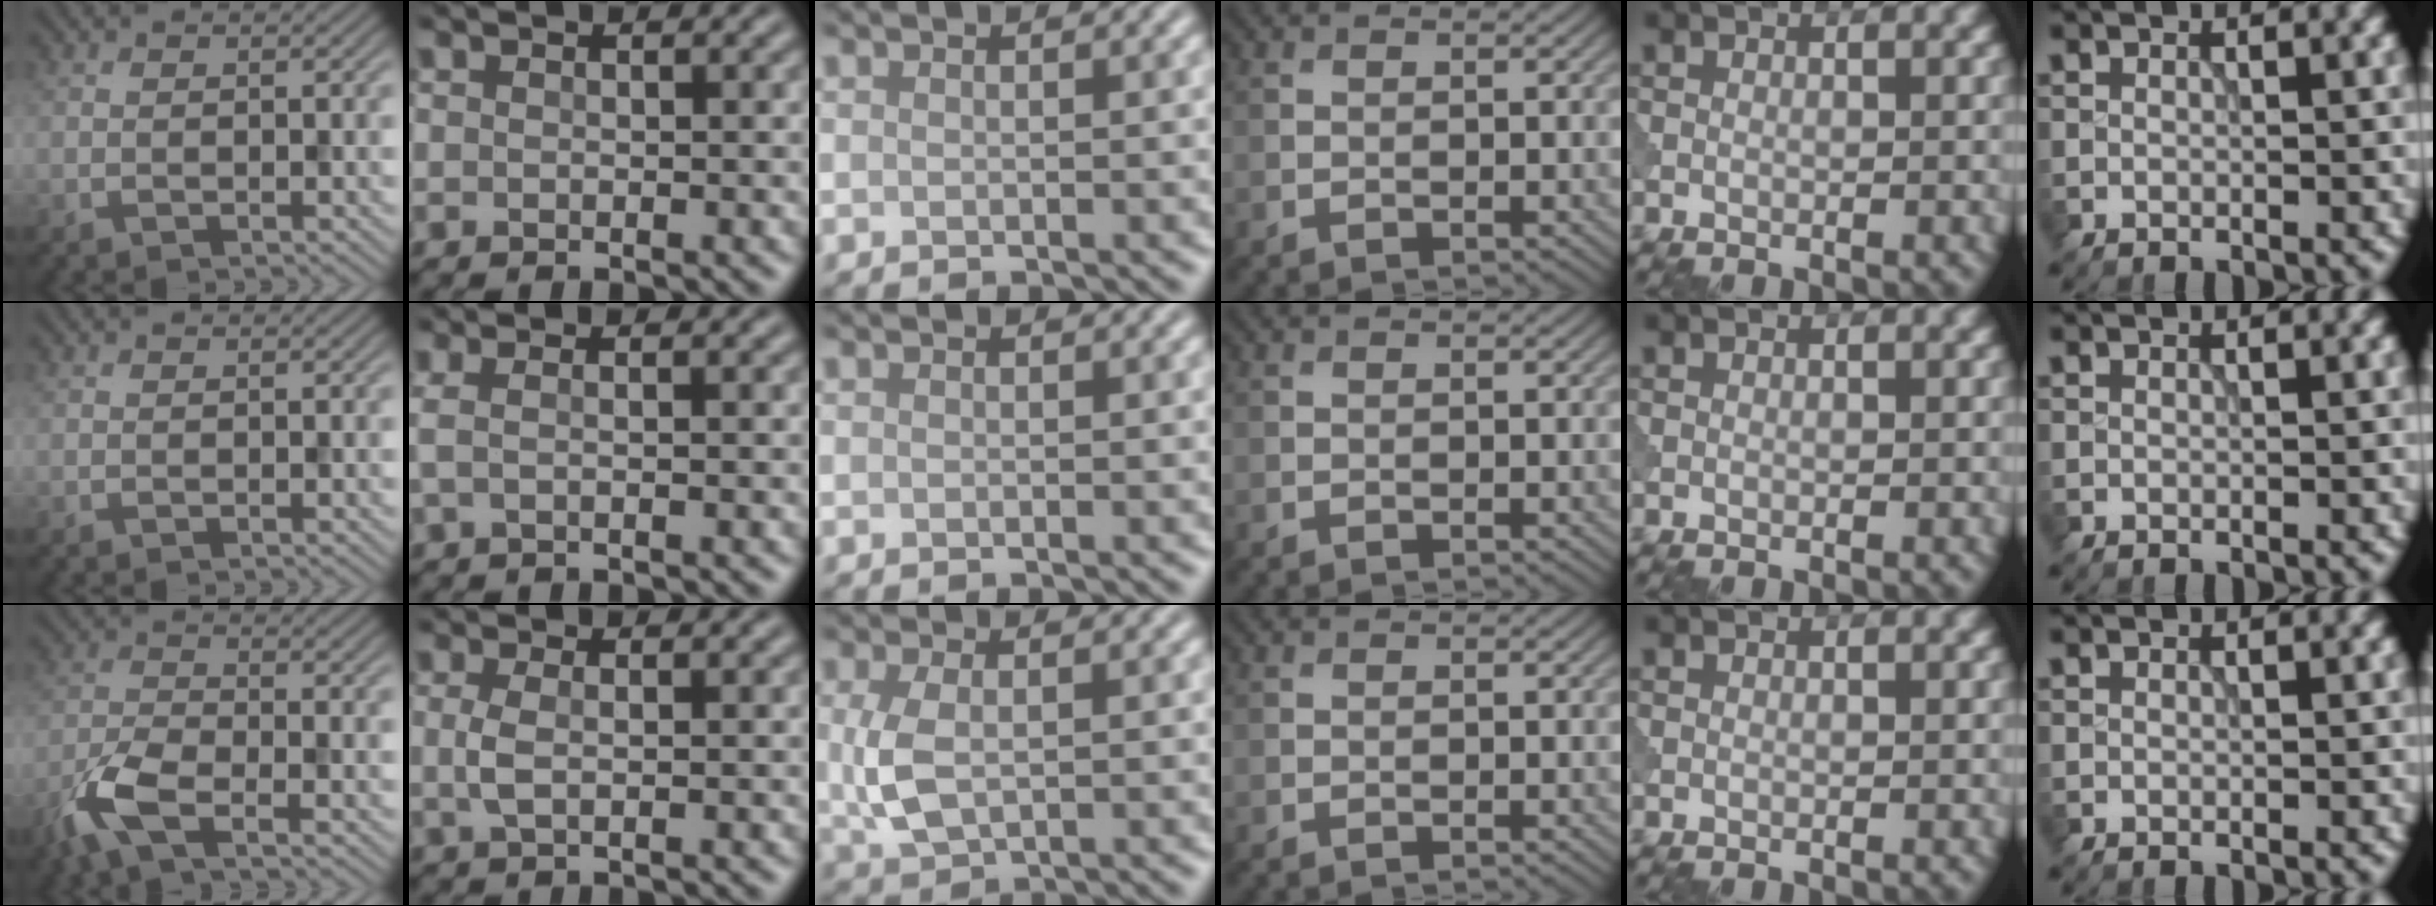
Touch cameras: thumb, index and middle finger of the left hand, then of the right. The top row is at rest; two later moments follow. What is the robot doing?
{"motion": "wipe", "object": "makeup brush"}